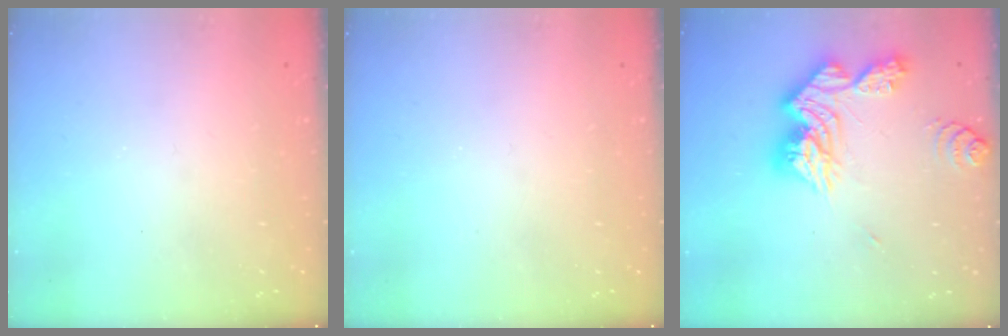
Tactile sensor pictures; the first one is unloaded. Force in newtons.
{"total": 0.0}
{"total": 17.4, "press": 17.3, "slide": 1.7}